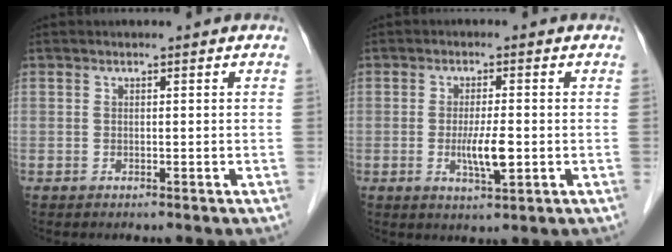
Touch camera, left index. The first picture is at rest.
{"total": 4.6, "force": [-0.8, 0.7, 4.5], "torque": [-0.088, -0.008, -0.011]}